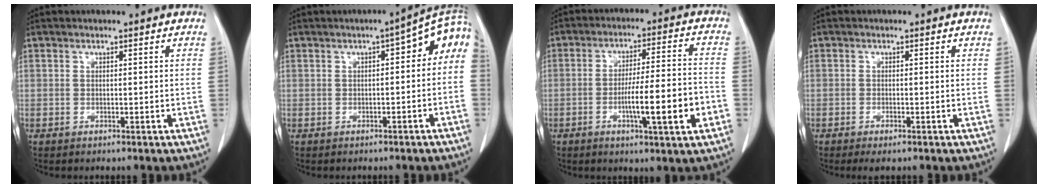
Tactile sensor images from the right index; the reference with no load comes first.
{"total": 8.2, "force": [0.5, 2.9, 7.7], "torque": [-0.098, 0.034, 0.001]}
{"total": 11.6, "force": [-3.6, 0.5, 11.0], "torque": [-0.174, 0.002, -0.055]}
{"total": 1.9, "force": [-1.3, 0.3, 1.4], "torque": [-0.019, -0.004, -0.019]}